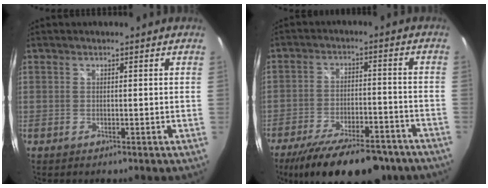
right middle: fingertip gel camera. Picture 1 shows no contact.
{"total": 20.6, "force": [-16.1, 6.9, 10.8], "torque": [-0.201, -0.030, -0.229]}